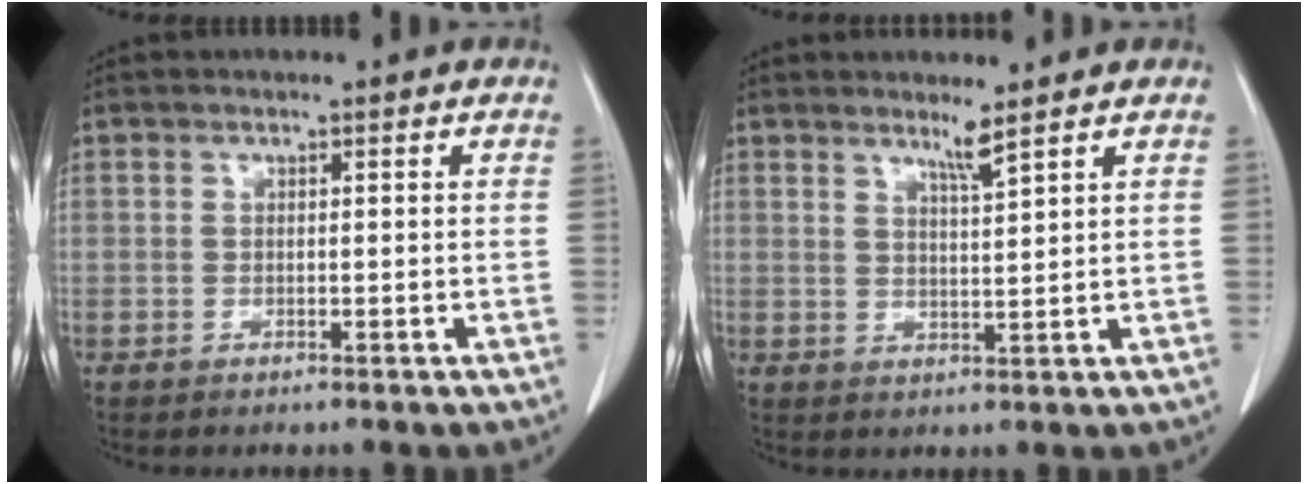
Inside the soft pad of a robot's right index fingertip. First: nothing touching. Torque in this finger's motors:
{"motor_torque": [0.10, 0.33, 0.00, 0.02]}